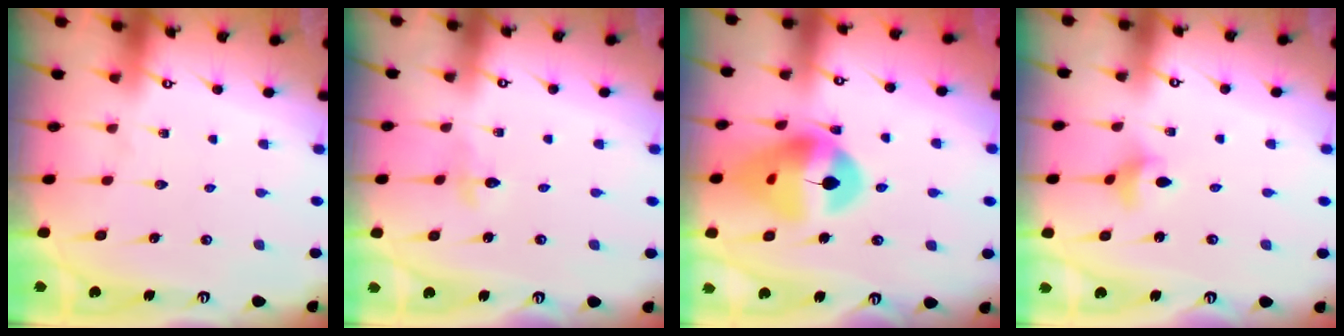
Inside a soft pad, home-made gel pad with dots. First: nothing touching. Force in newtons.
{"total": 2.6, "press": 2.6, "slide": 0.3}
{"total": 16.2, "press": 16.1, "slide": 1.8}
{"total": 3.0, "press": 3.0, "slide": 0.3}